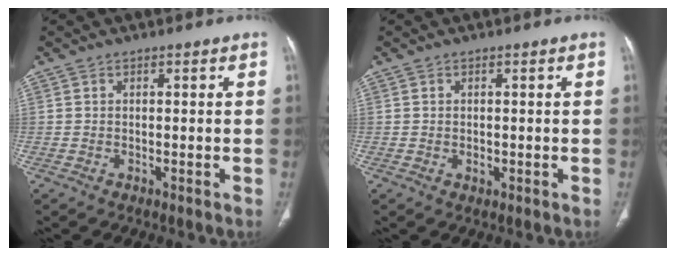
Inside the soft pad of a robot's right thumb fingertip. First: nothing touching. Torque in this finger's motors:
{"motor_torque": [-0.28, 0.01, -0.28, 0.15, 0.05]}